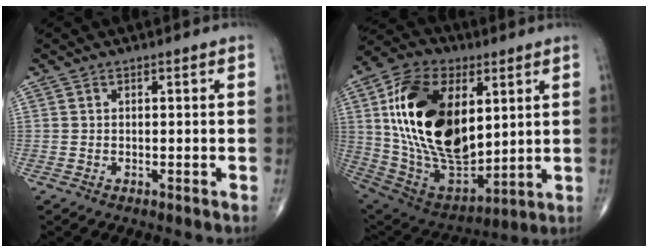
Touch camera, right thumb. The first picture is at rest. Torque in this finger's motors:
{"motor_torque": [2.31, 2.70, 2.22, 0.54, 0.54]}